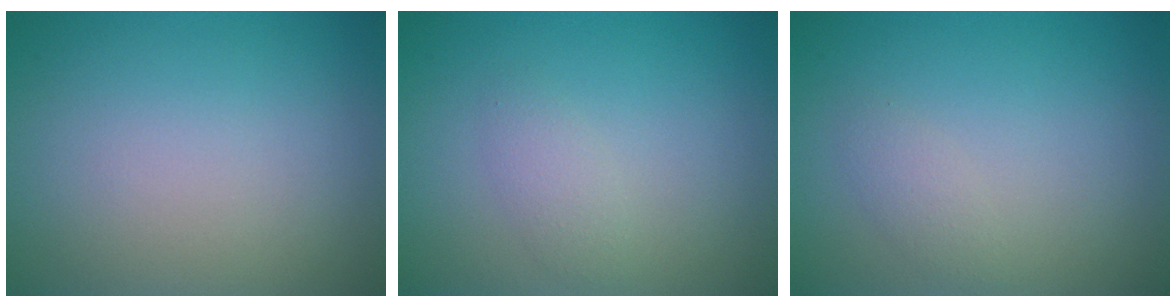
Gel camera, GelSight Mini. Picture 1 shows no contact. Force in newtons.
{"total": 1.4, "press": 1.4, "slide": 0.1}
{"total": 1.1, "press": 1.1, "slide": 0.0}